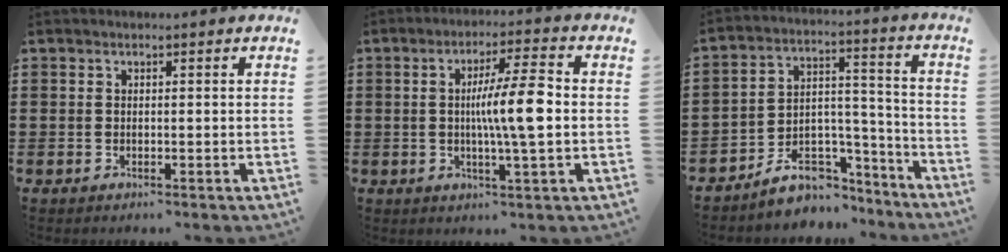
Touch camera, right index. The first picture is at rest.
{"total": 8.6, "force": [0.0, 0.6, 8.6], "torque": [-0.145, -0.002, -0.009]}
{"total": 8.4, "force": [-6.5, 4.8, 2.3], "torque": [-0.039, 0.025, -0.116]}